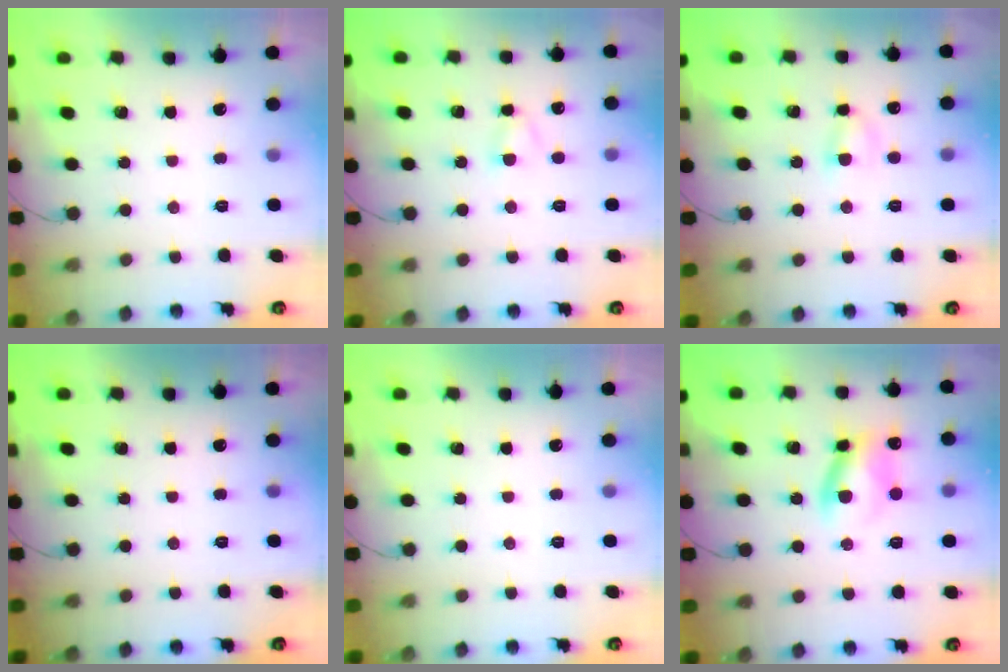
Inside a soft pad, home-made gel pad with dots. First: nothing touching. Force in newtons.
{"total": 2.7, "press": 2.6, "slide": 0.9}
{"total": 4.2, "press": 3.9, "slide": 1.3}
{"total": 0.0}
{"total": 0.0}
{"total": 8.9, "press": 8.9, "slide": 0.7}